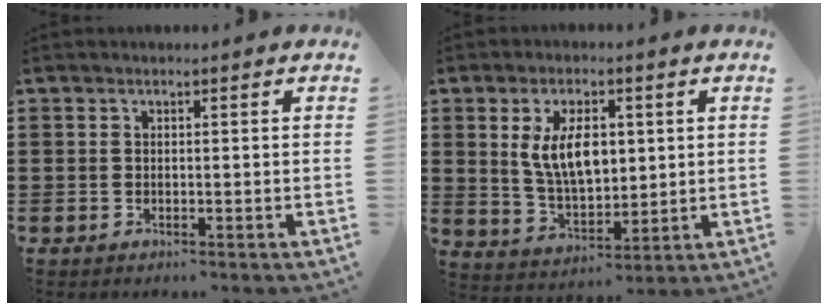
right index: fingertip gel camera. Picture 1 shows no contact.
{"total": 8.8, "force": [1.9, 4.6, 7.2], "torque": [-0.146, 0.007, 0.031]}